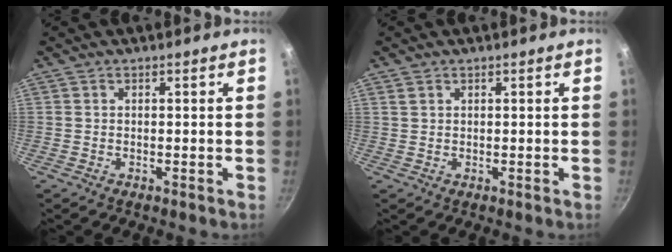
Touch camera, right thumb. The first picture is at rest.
{"total": 1.0, "force": [0.6, 0.7, 0.3], "torque": [-0.005, 0.000, 0.011]}